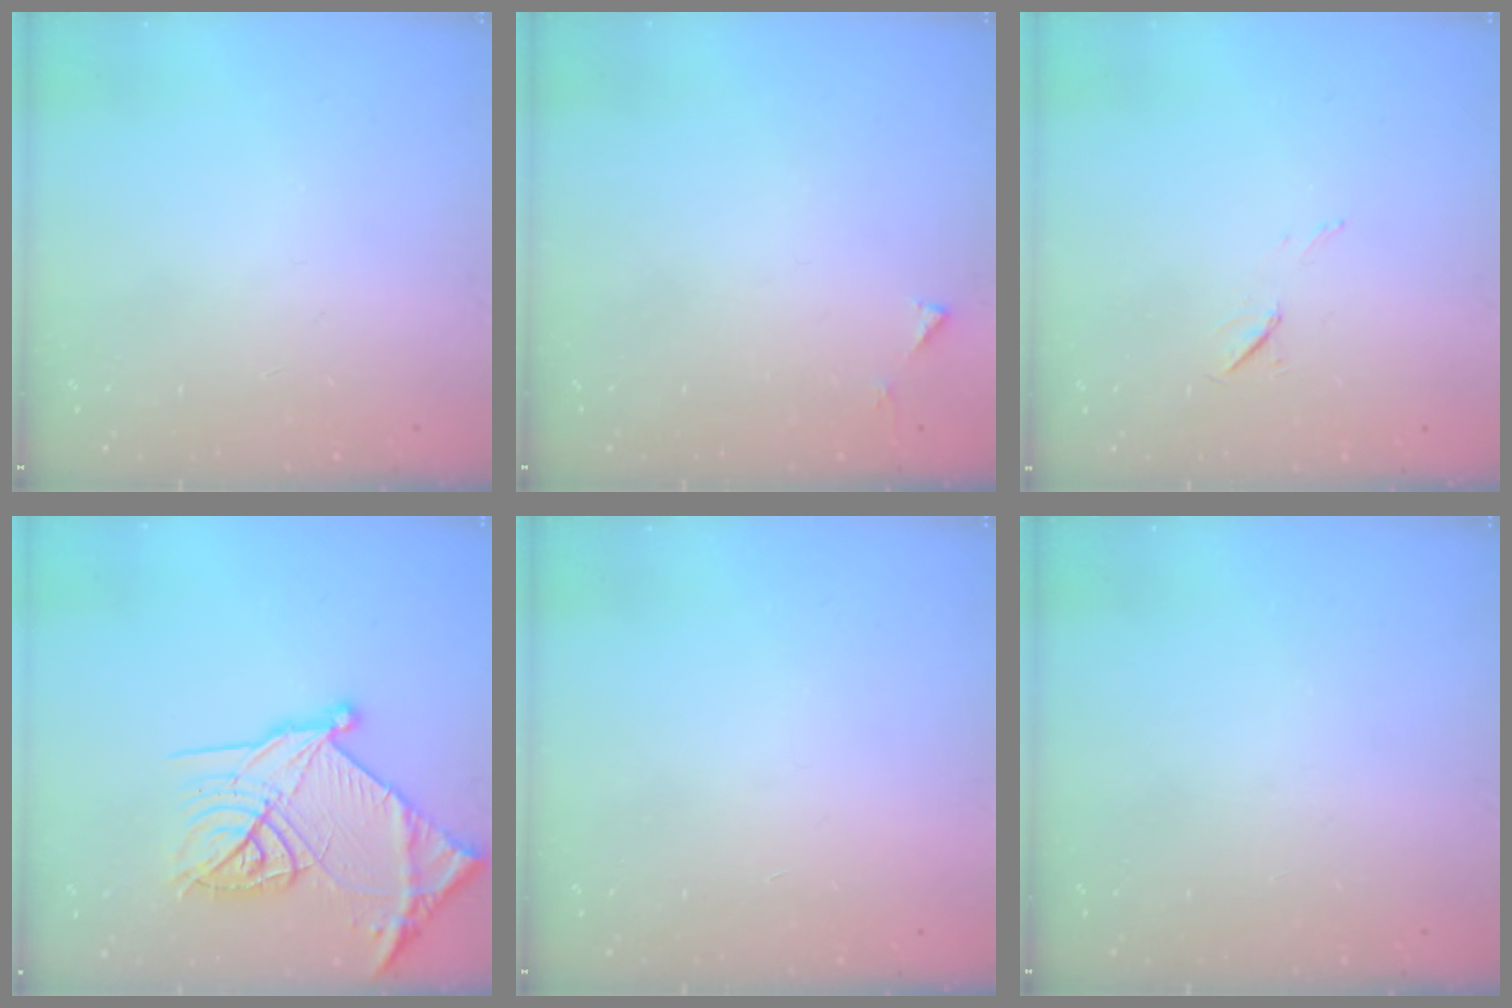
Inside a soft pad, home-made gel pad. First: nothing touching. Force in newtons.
{"total": 3.5, "press": 3.5, "slide": 0.3}
{"total": 5.0, "press": 4.6, "slide": 1.9}
{"total": 23.6, "press": 23.5, "slide": 2.1}
{"total": 1.6, "press": 1.6, "slide": 0.1}
{"total": 0.0}